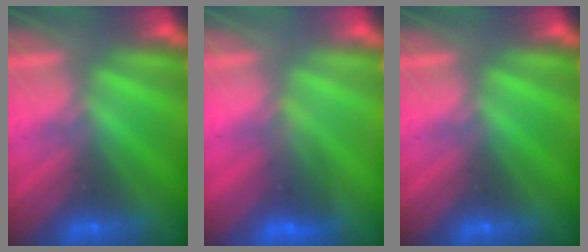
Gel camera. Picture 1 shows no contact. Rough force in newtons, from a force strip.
{"total": 1.8}
{"total": 0.0}